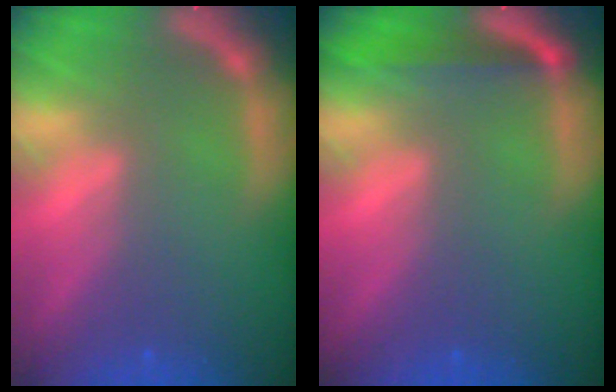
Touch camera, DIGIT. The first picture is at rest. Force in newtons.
{"total": 3.0}